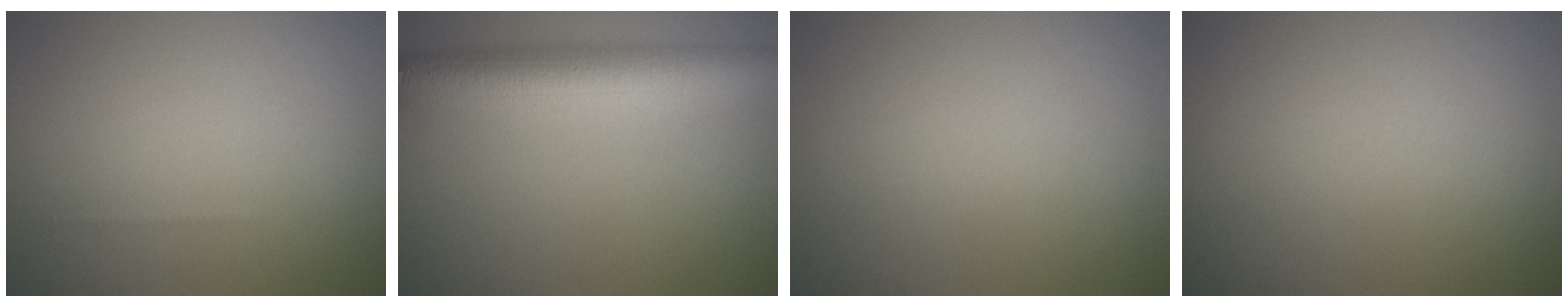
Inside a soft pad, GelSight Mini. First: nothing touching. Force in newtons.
{"total": 7.5, "press": 7.5, "slide": 0.4}
{"total": 0.0}
{"total": 0.0}